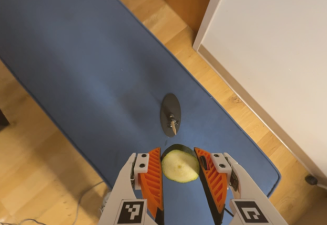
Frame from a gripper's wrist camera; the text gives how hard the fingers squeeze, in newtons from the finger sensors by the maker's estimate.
{"total": 8.7, "left": 7.8, "right": 9.6}